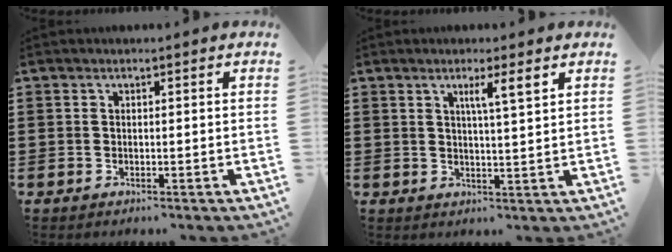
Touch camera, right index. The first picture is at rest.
{"total": 3.5, "force": [1.6, 0.1, 3.1], "torque": [-0.063, -0.002, 0.024]}